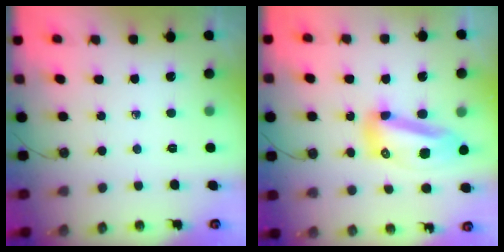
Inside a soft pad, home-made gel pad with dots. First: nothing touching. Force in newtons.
{"total": 12.2, "press": 12.1, "slide": 1.4}